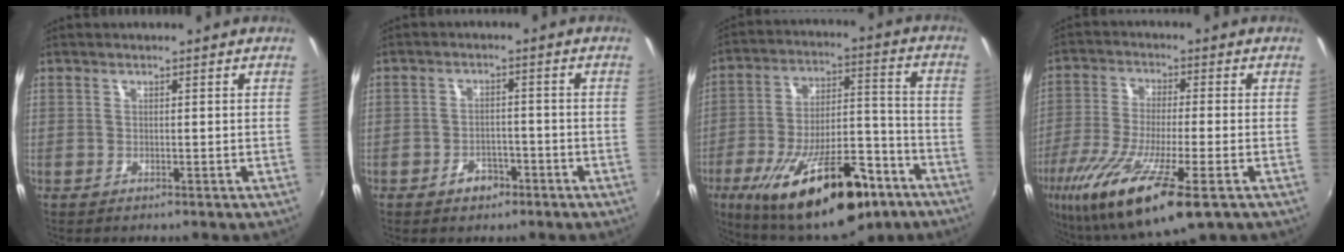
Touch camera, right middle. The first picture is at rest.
{"total": 4.0, "force": [-2.6, 2.6, 1.6], "torque": [-0.035, 0.003, -0.033]}
{"total": 25.5, "force": [-15.4, 9.3, 18.0], "torque": [-0.311, -0.021, -0.229]}
{"total": 18.6, "force": [-9.6, 4.0, 15.5], "torque": [-0.316, -0.064, -0.174]}